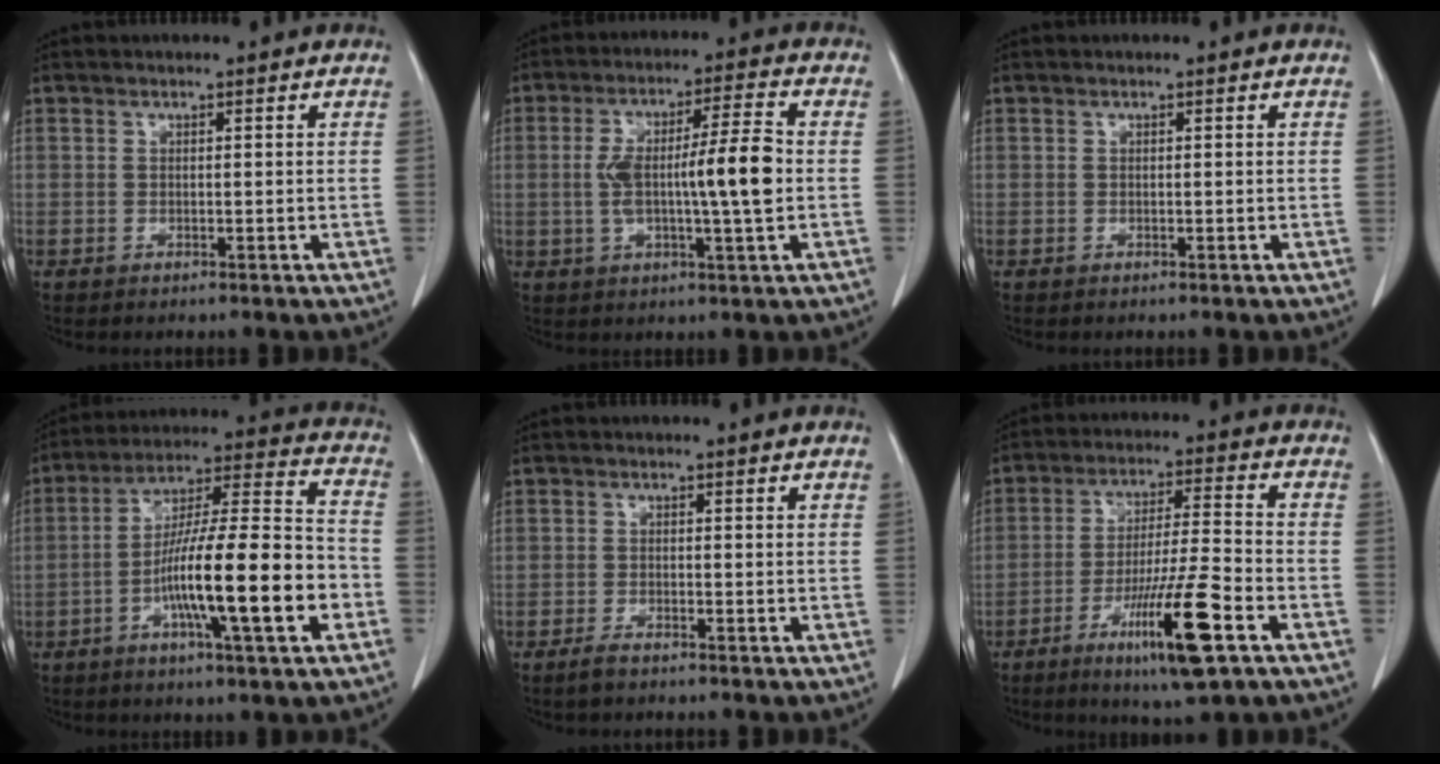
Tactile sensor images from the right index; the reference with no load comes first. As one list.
[{"total": 11.5, "force": [-0.7, 1.1, 11.4], "torque": [-0.201, 0.015, -0.013]}, {"total": 0.0}, {"total": 18.6, "force": [-5.7, 1.5, 17.7], "torque": [-0.297, 0.002, -0.093]}, {"total": 1.5, "force": [-1.2, 0.3, 0.7], "torque": [-0.018, -0.002, -0.026]}, {"total": 13.5, "force": [-6.5, 0.5, 11.9], "torque": [-0.210, -0.021, -0.110]}]